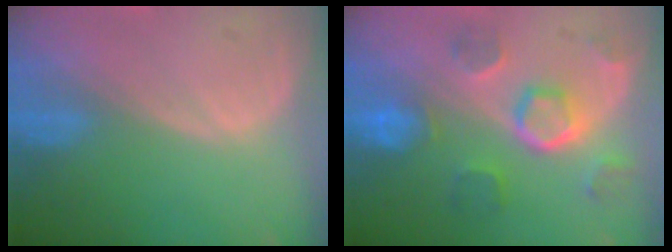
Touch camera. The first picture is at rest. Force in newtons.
{"total": 8.6, "press": 7.7, "slide": 3.9}